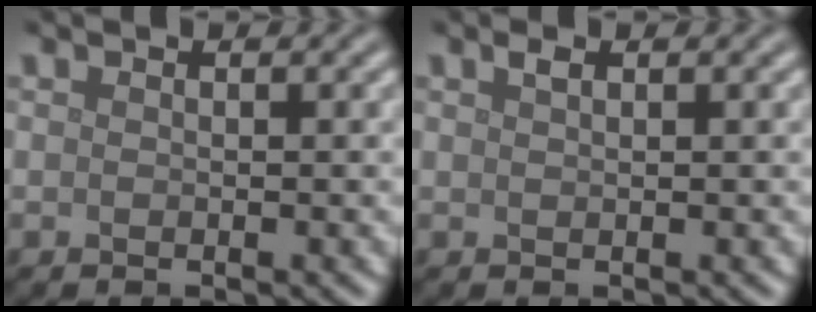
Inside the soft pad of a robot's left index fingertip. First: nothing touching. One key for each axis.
{"total": 0.7, "fx": 0.5, "fy": 0.2, "fz": 0.5, "tx": -0.009, "ty": 0.002, "tz": 0.010}